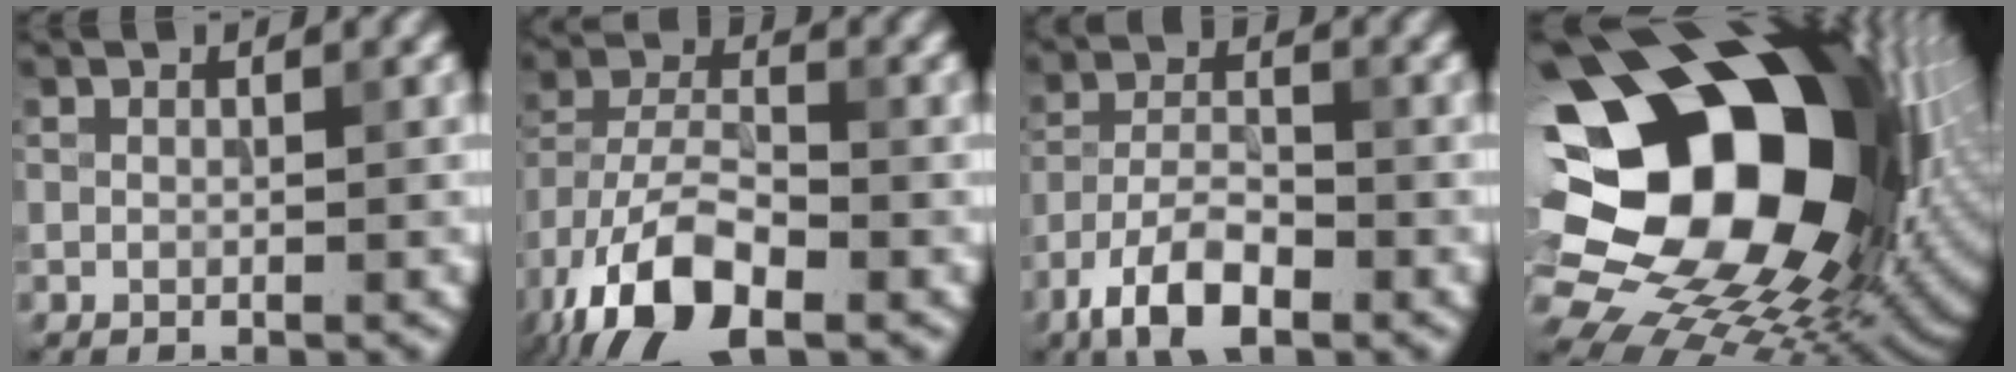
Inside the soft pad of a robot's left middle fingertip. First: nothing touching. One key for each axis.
{"total": 11.5, "fx": -6.5, "fy": 5.1, "fz": 7.9, "tx": -0.158, "ty": -0.008, "tz": -0.132}
{"total": 6.3, "fx": -3.9, "fy": 2.5, "fz": 4.2, "tx": -0.079, "ty": 0.000, "tz": -0.081}
{"total": 22.7, "fx": 4.1, "fy": 16.2, "fz": 15.4, "tx": -0.261, "ty": -0.012, "tz": 0.090}